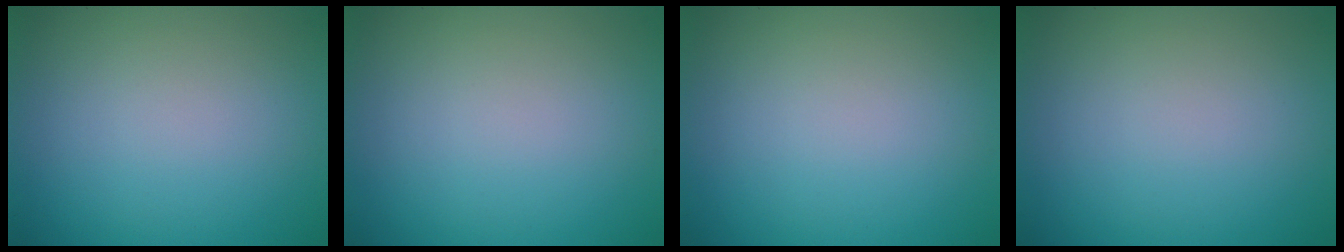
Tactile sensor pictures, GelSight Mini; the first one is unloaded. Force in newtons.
{"total": 0.0}
{"total": 0.0}
{"total": 0.0}